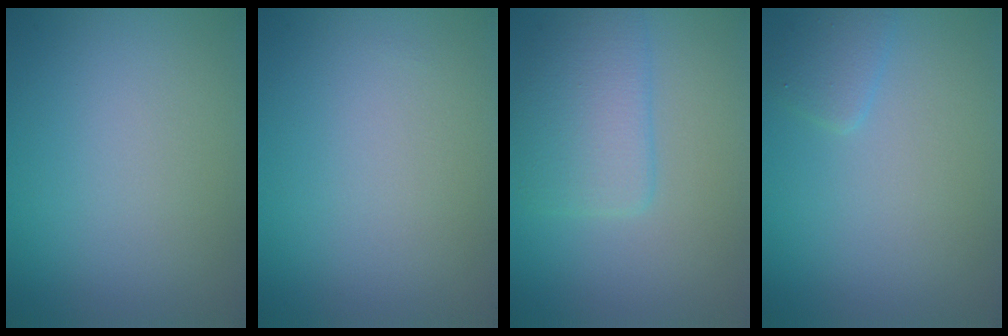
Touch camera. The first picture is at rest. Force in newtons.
{"total": 0.0}
{"total": 3.7, "press": 3.7, "slide": 0.1}
{"total": 1.4, "press": 1.4, "slide": 0.1}